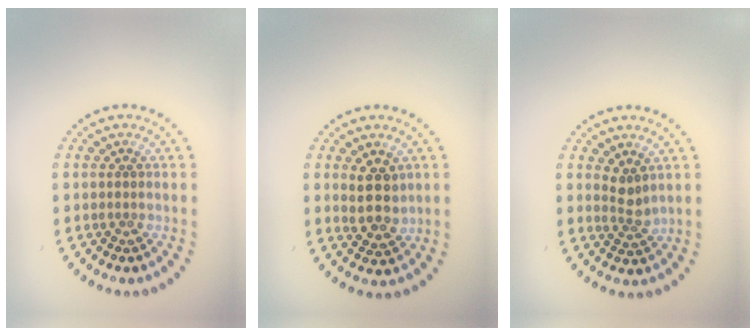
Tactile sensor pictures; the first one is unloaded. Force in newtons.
{"total": 3.1, "press": 2.9, "slide": 1.1}
{"total": 1.9, "press": 1.4, "slide": 1.2}